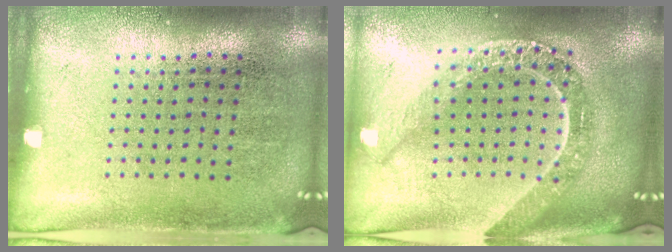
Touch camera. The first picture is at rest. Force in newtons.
{"total": 2.4, "press": 2.0, "slide": 1.3}